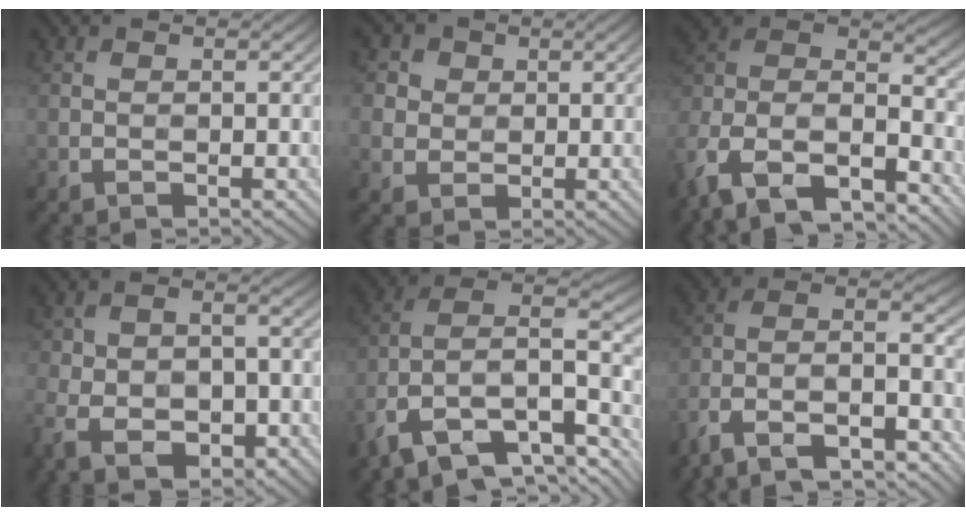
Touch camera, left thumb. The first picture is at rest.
{"total": 4.6, "force": [1.8, 4.0, 1.1], "torque": [-0.052, -0.001, 0.025]}
{"total": 17.5, "force": [-11.5, 8.6, 10.1], "torque": [-0.271, -0.038, -0.188]}
{"total": 11.8, "force": [-5.6, 7.1, 7.5], "torque": [-0.141, -0.031, -0.088]}
{"total": 15.5, "force": [-8.3, 7.9, 10.4], "torque": [-0.235, -0.025, -0.133]}
{"total": 15.3, "force": [-11.0, 5.5, 9.2], "torque": [-0.196, -0.016, -0.182]}